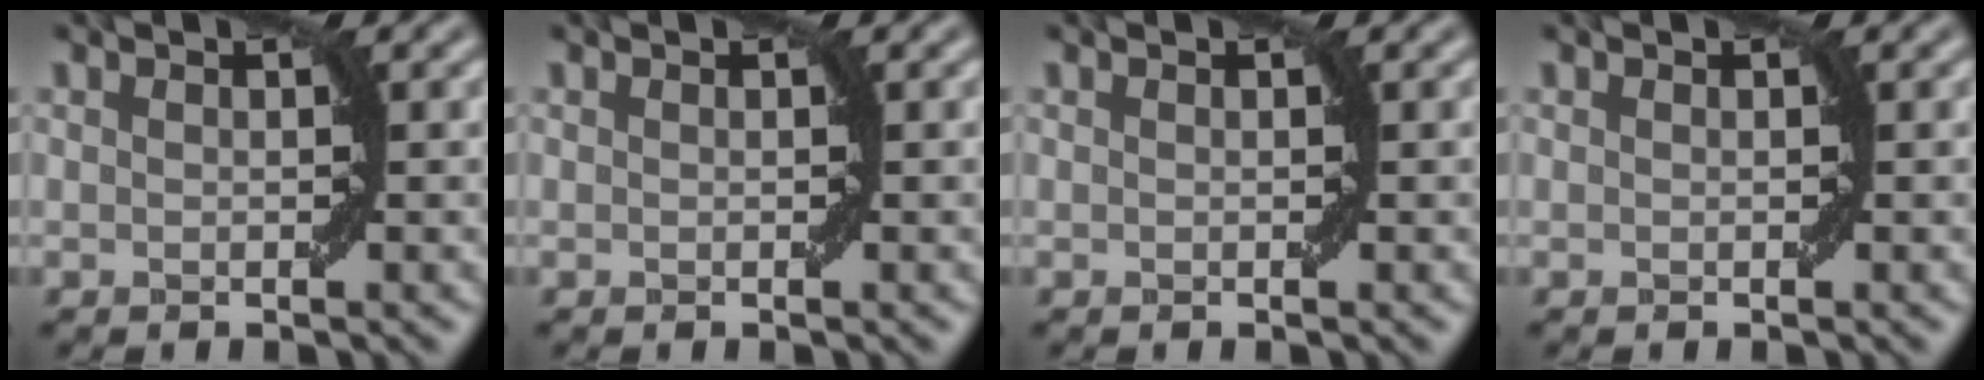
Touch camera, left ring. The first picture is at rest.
{"total": 0.0}
{"total": 0.0}
{"total": 0.0}